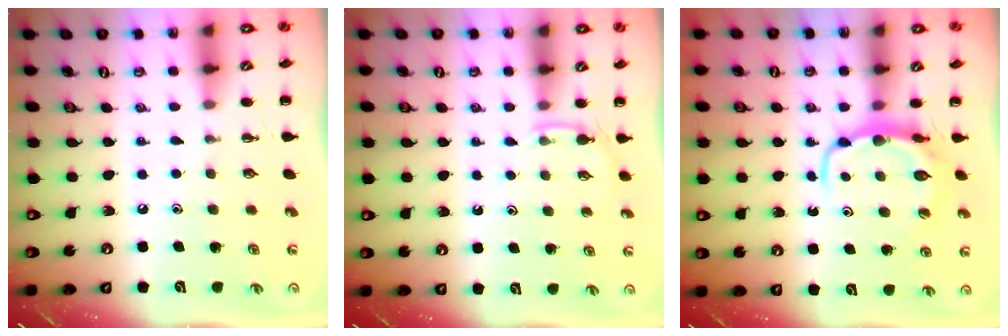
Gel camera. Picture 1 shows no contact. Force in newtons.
{"total": 3.3, "press": 3.1, "slide": 1.1}
{"total": 6.2, "press": 6.0, "slide": 1.2}